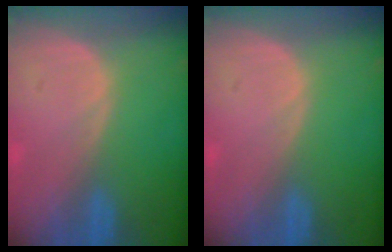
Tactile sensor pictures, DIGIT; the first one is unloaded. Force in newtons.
{"total": 0.0}